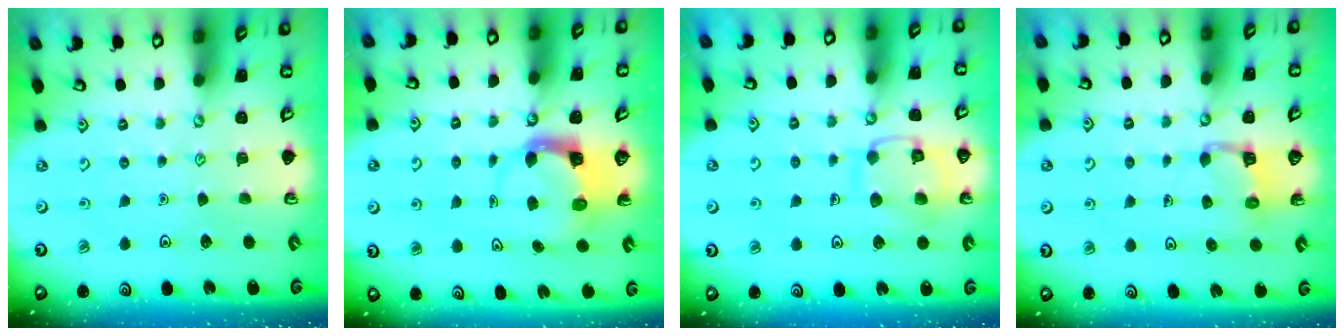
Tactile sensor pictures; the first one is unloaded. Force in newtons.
{"total": 3.8, "press": 3.7, "slide": 0.5}
{"total": 12.5, "press": 12.4, "slide": 0.9}
{"total": 3.8, "press": 3.8, "slide": 0.3}